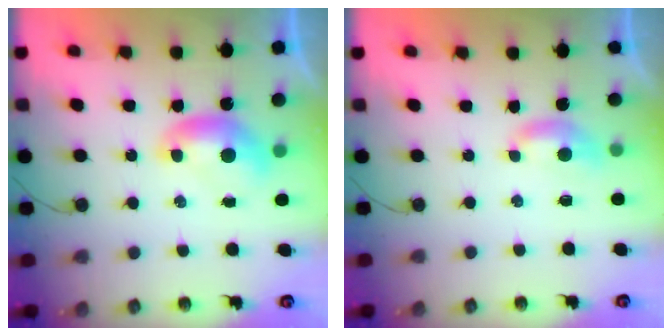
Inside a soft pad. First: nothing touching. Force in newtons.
{"total": 3.0, "press": 2.9, "slide": 0.4}